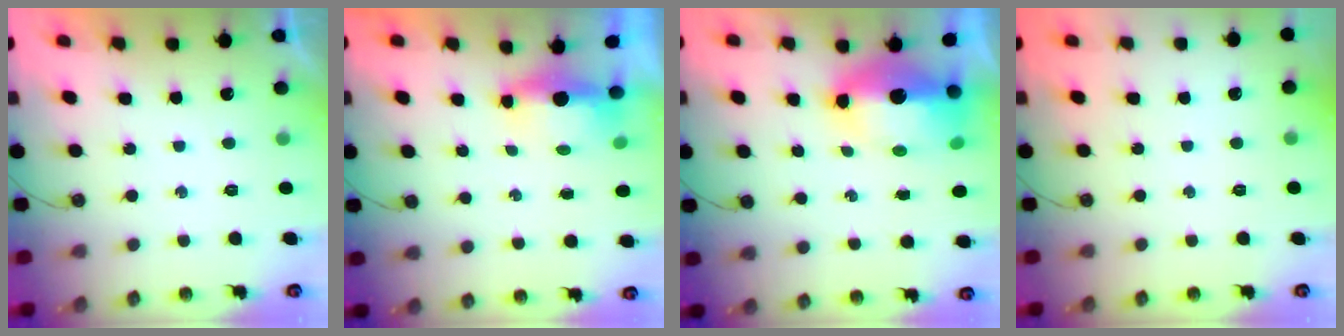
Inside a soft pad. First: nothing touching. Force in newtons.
{"total": 5.1, "press": 4.8, "slide": 1.6}
{"total": 11.0, "press": 10.9, "slide": 1.1}
{"total": 0.0}